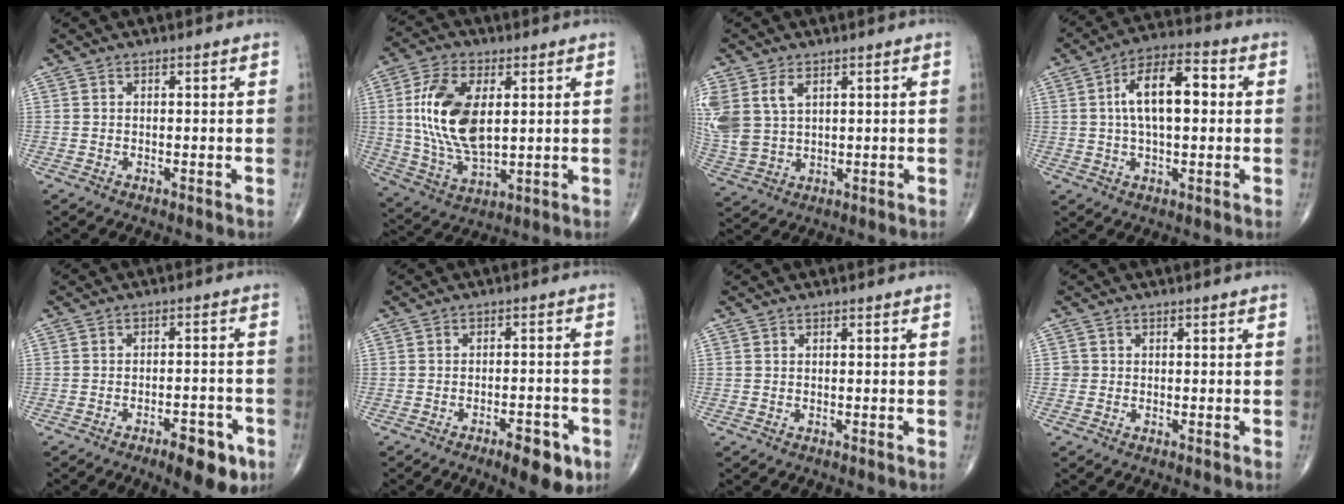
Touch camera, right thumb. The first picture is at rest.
{"total": 16.1, "force": [2.7, 8.3, 13.4], "torque": [-0.263, -0.011, 0.058]}
{"total": 11.4, "force": [4.0, 7.6, 7.6], "torque": [-0.191, -0.005, 0.093]}
{"total": 12.7, "force": [1.7, 6.0, 11.0], "torque": [-0.182, 0.022, 0.024]}
{"total": 9.5, "force": [-5.5, 3.5, 6.8], "torque": [-0.074, 0.032, -0.074]}
{"total": 7.4, "force": [-4.0, 2.5, 5.6], "torque": [-0.069, 0.015, -0.052]}
{"total": 0.0}
{"total": 1.0, "force": [-0.1, 1.0, 0.0], "torque": [0.005, 0.004, -0.003]}